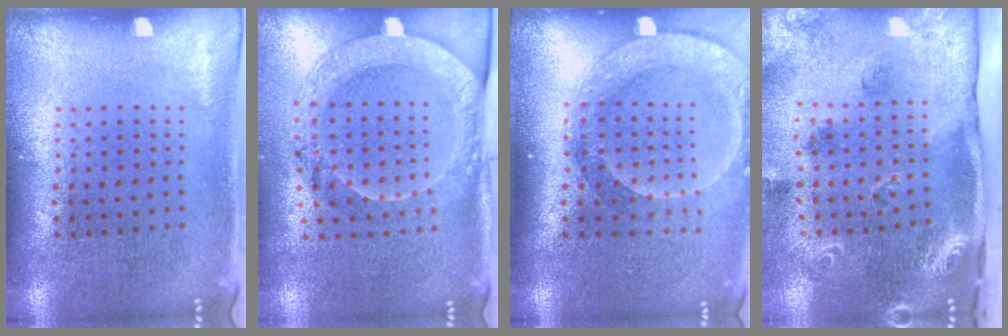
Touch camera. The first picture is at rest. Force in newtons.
{"total": 2.1, "press": 2.1, "slide": 0.4}
{"total": 2.3, "press": 1.8, "slide": 1.4}
{"total": 2.1, "press": 1.8, "slide": 1.1}